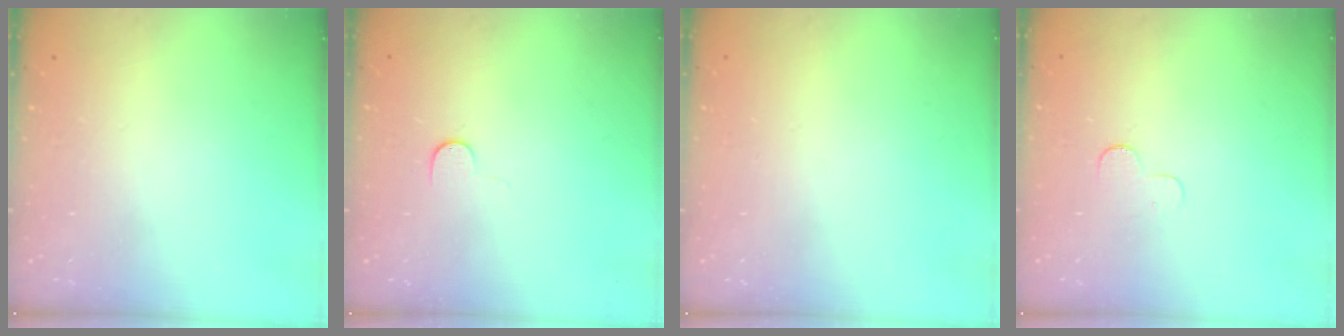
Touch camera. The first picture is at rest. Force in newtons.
{"total": 4.9, "press": 4.9, "slide": 0.5}
{"total": 0.8, "press": 0.5, "slide": 0.6}
{"total": 2.9, "press": 2.9, "slide": 0.3}